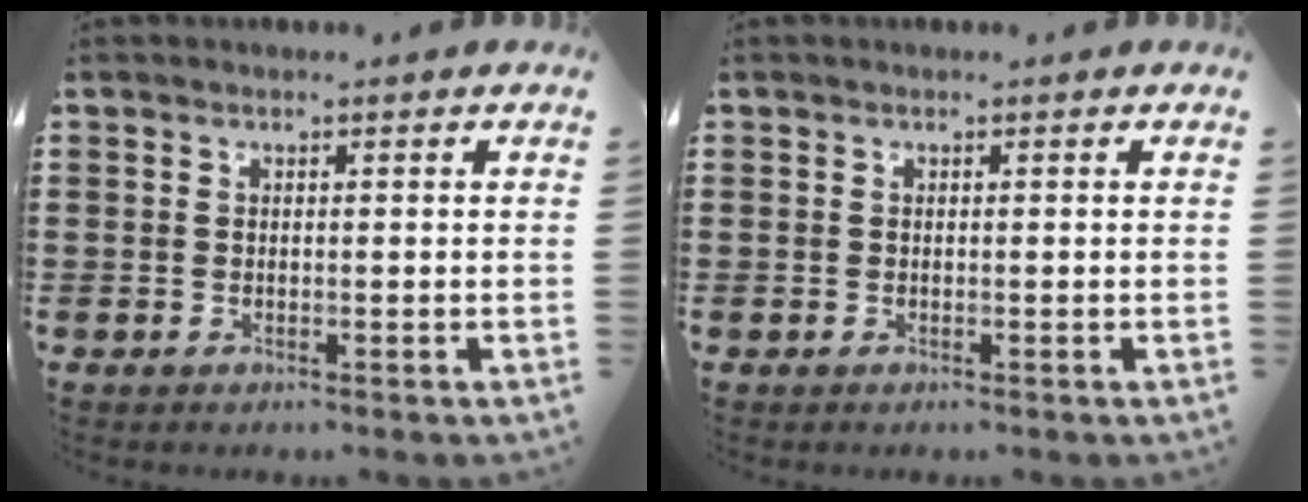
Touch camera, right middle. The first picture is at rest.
{"total": 0.0}